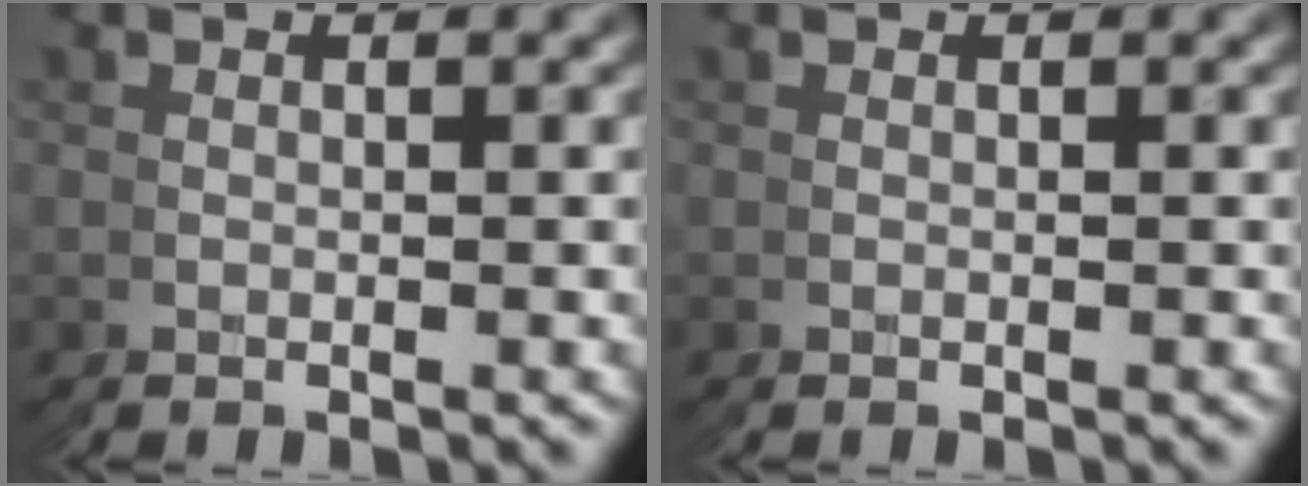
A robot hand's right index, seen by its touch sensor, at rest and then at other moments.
{"total": 0.0}